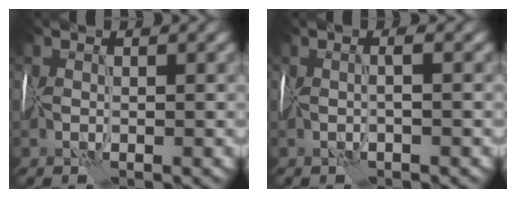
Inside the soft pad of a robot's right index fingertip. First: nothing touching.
{"total": 1.1, "force": [0.1, -0.3, 1.0], "torque": [-0.013, 0.006, 0.004]}